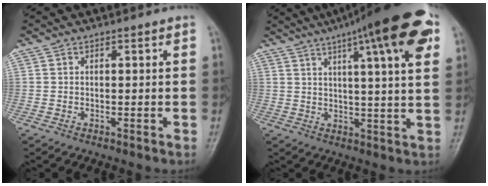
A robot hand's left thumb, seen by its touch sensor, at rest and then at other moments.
{"total": 19.5, "force": [9.8, 3.4, 16.5], "torque": [-0.231, -0.003, 0.132]}